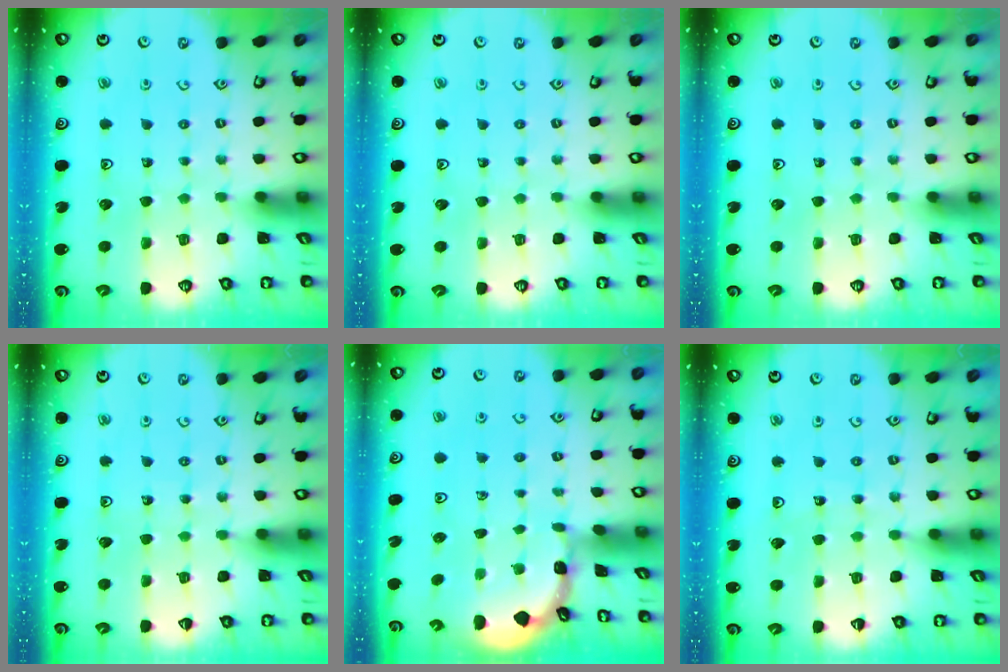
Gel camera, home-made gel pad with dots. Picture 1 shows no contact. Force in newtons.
{"total": 0.0}
{"total": 0.0}
{"total": 4.2, "press": 4.2, "slide": 0.5}
{"total": 0.7, "press": 0.6, "slide": 0.1}
{"total": 3.9, "press": 3.9, "slide": 0.3}